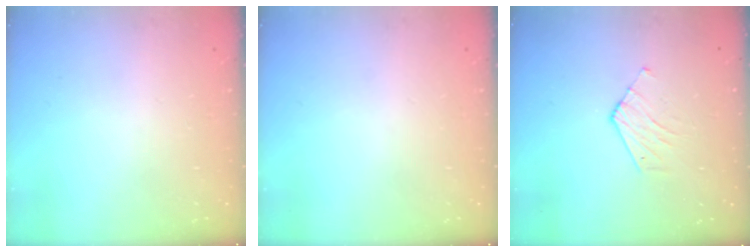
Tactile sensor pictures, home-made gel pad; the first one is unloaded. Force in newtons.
{"total": 0.0}
{"total": 4.1, "press": 4.1, "slide": 0.4}